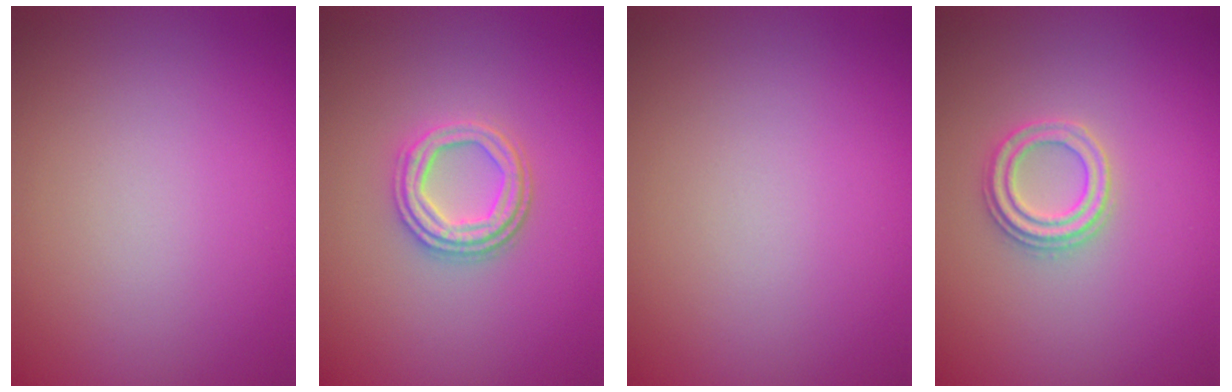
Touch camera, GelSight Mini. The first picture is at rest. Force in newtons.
{"total": 3.5, "press": 3.0, "slide": 1.8}
{"total": 0.0}
{"total": 2.3, "press": 2.3, "slide": 0.3}